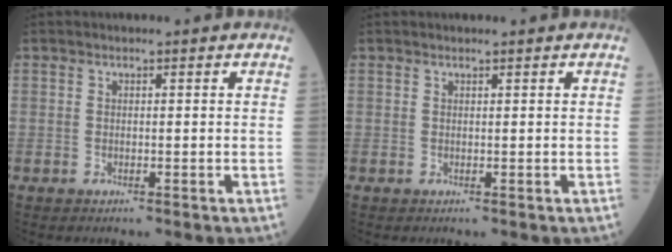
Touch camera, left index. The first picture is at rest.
{"total": 0.7, "force": [0.7, 0.0, 0.3], "torque": [-0.006, 0.007, 0.013]}